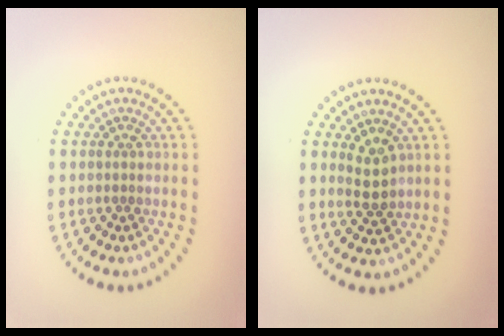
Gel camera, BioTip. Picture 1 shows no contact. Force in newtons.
{"total": 2.3, "press": 2.2, "slide": 0.8}